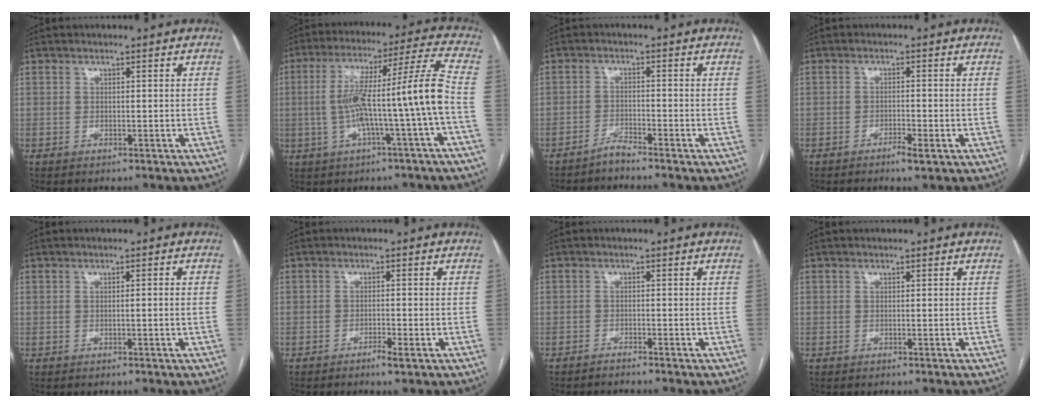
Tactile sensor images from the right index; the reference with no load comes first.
{"total": 14.0, "force": [-2.3, -1.0, 13.8], "torque": [-0.240, 0.032, -0.040]}
{"total": 2.1, "force": [-2.0, -0.5, 0.3], "torque": [-0.005, -0.006, -0.041]}
{"total": 2.4, "force": [-1.4, 0.4, 1.9], "torque": [-0.032, 0.000, -0.024]}
{"total": 1.6, "force": [-0.2, -0.1, 1.6], "torque": [-0.024, 0.001, -0.002]}
{"total": 2.3, "force": [-1.4, 0.4, 1.8], "torque": [-0.029, 0.000, -0.022]}
{"total": 1.2, "force": [-1.1, -0.3, 0.0], "torque": [0.000, -0.003, -0.019]}
{"total": 0.0}